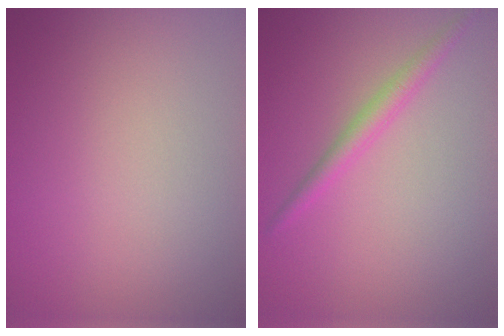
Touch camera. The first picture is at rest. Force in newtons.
{"total": 2.0, "press": 1.9, "slide": 0.1}